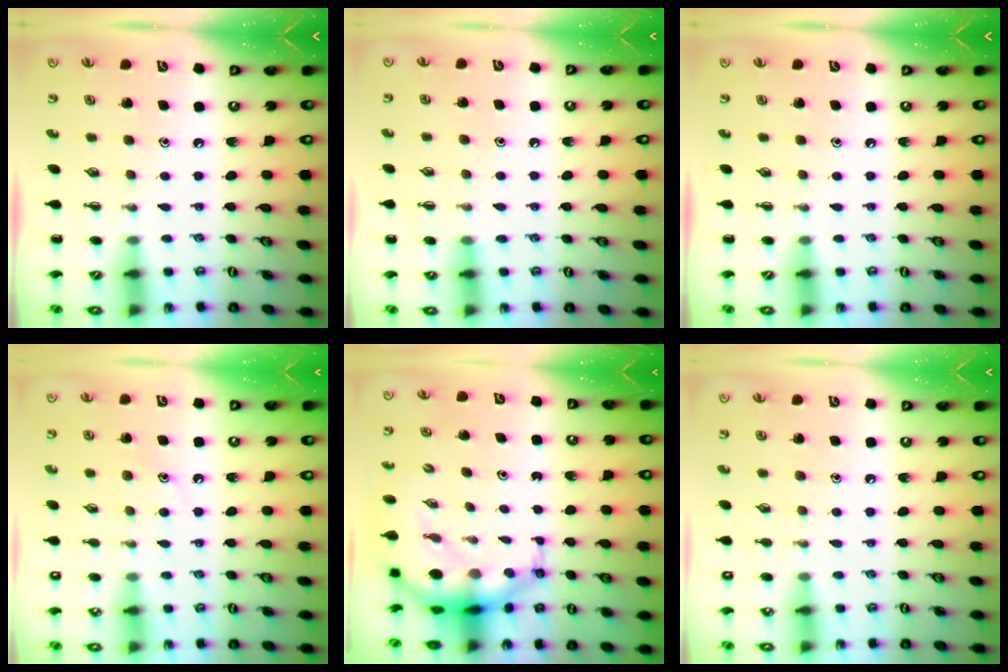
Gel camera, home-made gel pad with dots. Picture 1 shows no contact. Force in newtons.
{"total": 7.3, "press": 6.9, "slide": 2.5}
{"total": 0.0}
{"total": 8.4, "press": 8.2, "slide": 1.4}
{"total": 9.9, "press": 9.5, "slide": 2.9}
{"total": 5.2, "press": 5.0, "slide": 1.5}